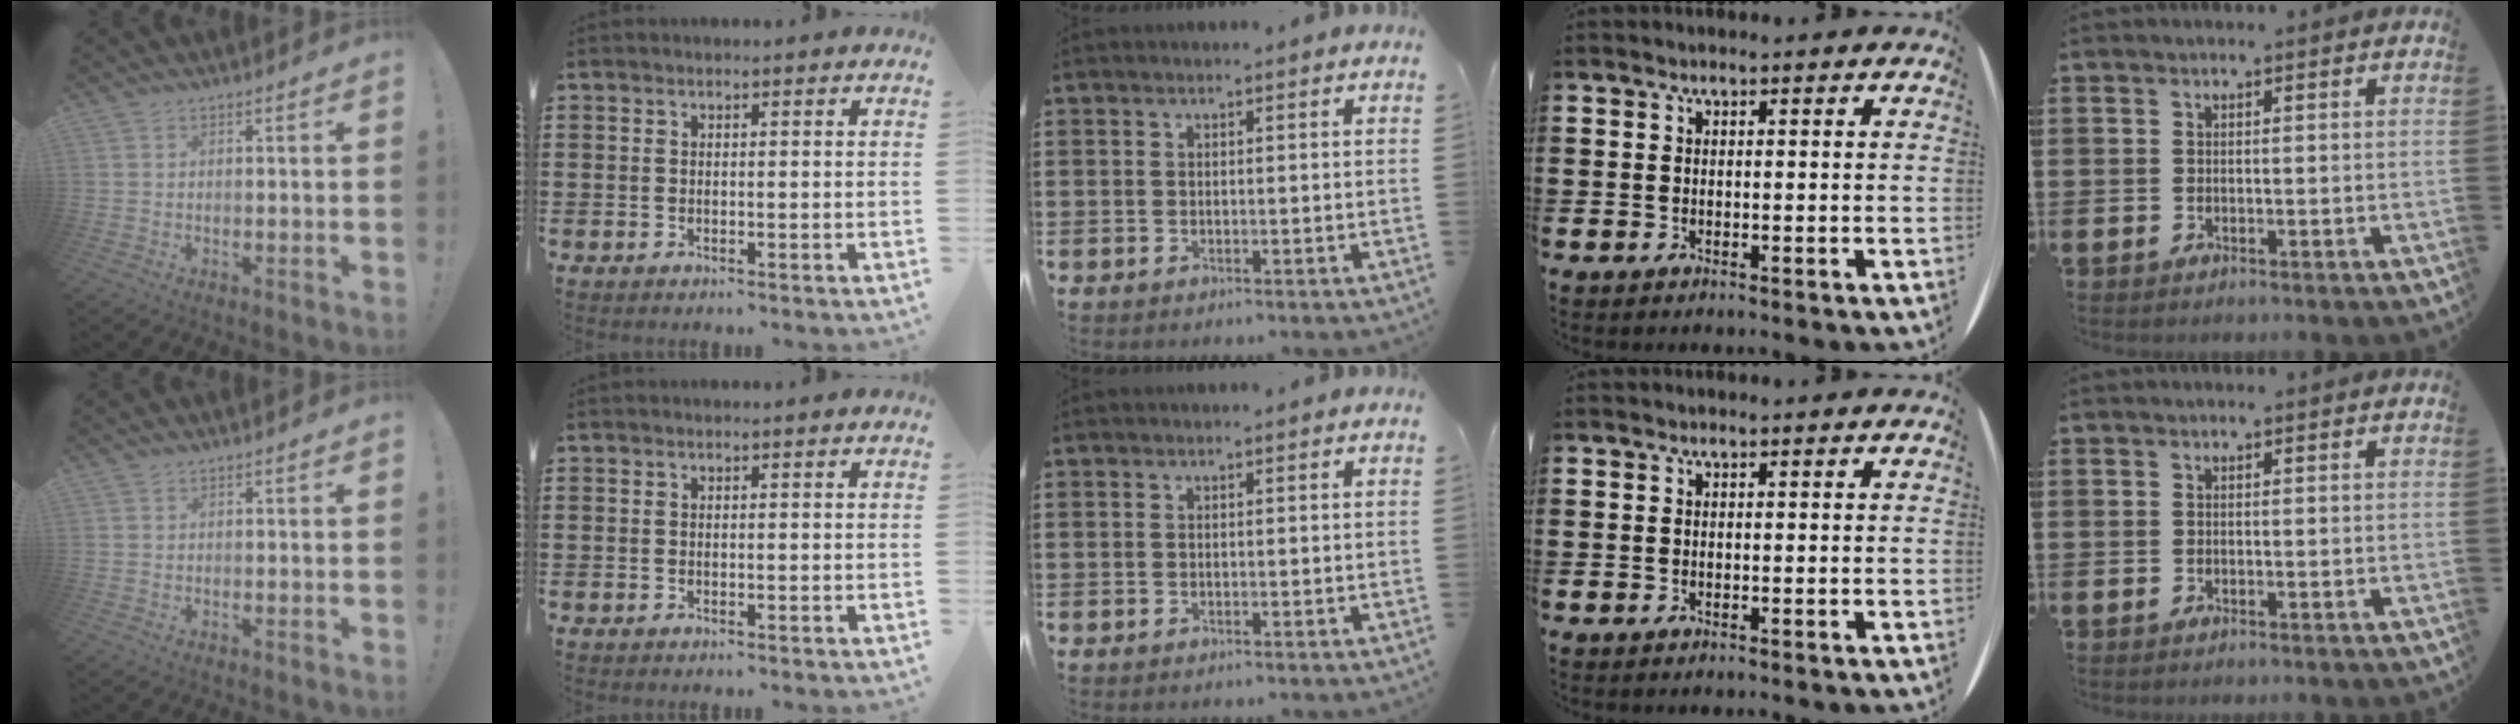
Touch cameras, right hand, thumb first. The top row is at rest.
{}